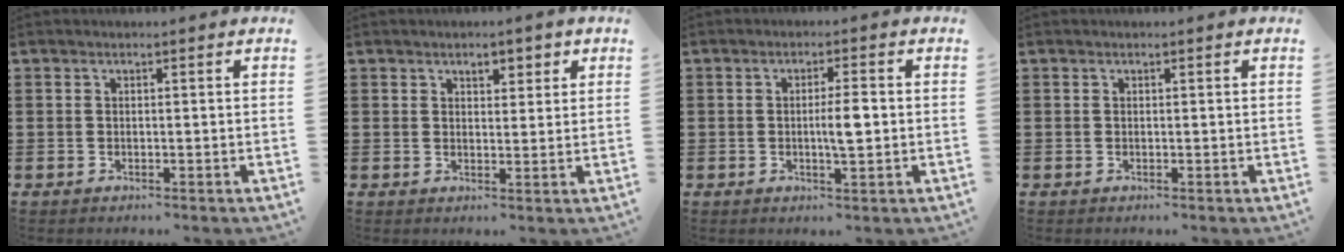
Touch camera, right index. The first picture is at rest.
{"total": 2.6, "force": [1.7, 1.4, 1.4], "torque": [-0.025, 0.006, 0.027]}
{"total": 4.2, "force": [-0.2, 0.8, 4.1], "torque": [-0.073, 0.001, -0.005]}
{"total": 0.0}